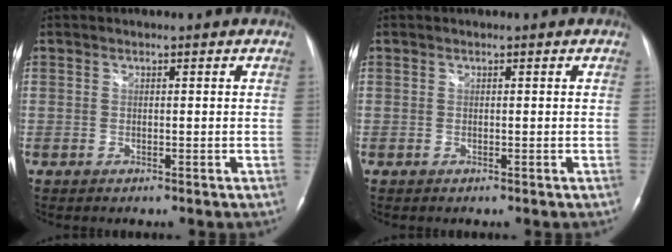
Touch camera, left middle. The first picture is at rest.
{"total": 0.0}